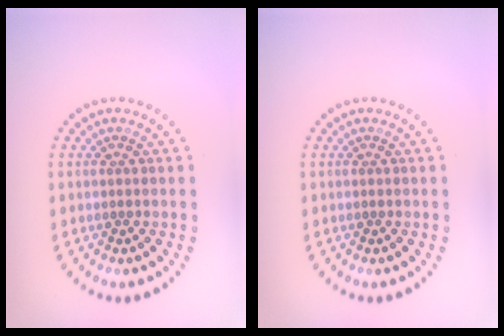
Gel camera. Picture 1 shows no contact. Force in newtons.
{"total": 0.0}